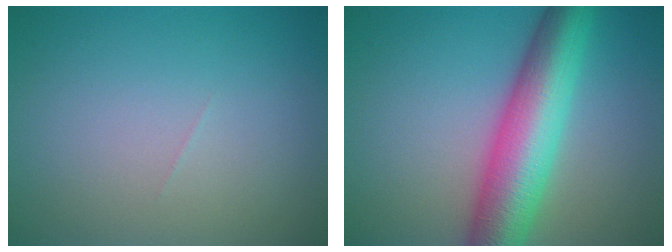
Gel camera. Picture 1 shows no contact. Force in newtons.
{"total": 9.4, "press": 9.4, "slide": 0.2}